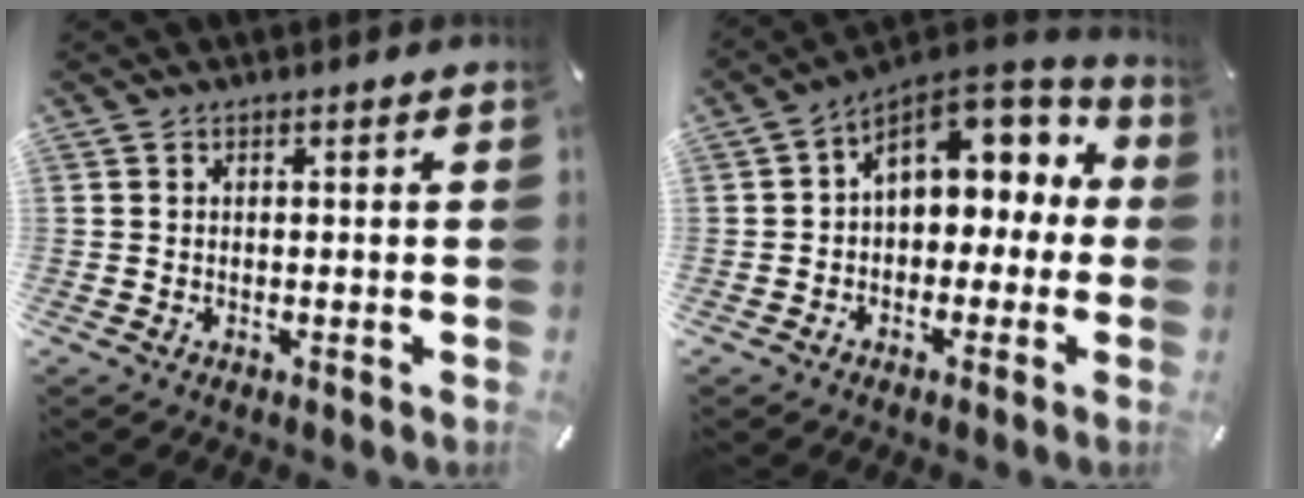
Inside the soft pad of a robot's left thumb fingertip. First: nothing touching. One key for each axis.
{"total": 9.5, "fx": 3.8, "fy": 7.0, "fz": 5.1, "tx": -0.073, "ty": -0.024, "tz": 0.071}